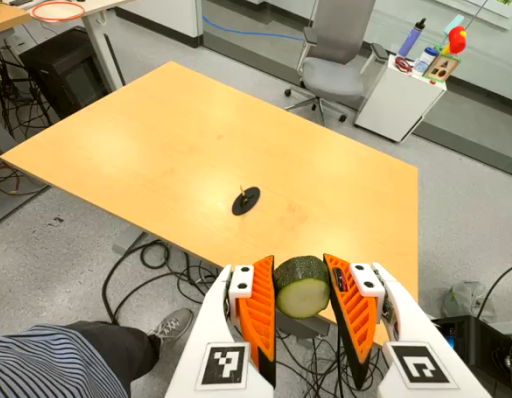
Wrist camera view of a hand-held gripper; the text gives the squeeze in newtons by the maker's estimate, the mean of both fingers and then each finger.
{"total": 10.9, "left": 10.1, "right": 11.7}